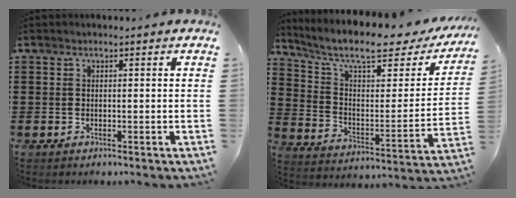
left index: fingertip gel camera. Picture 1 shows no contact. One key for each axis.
{"total": 9.7, "fx": 7.4, "fy": 1.9, "fz": 6.0, "tx": -0.130, "ty": -0.049, "tz": 0.120}